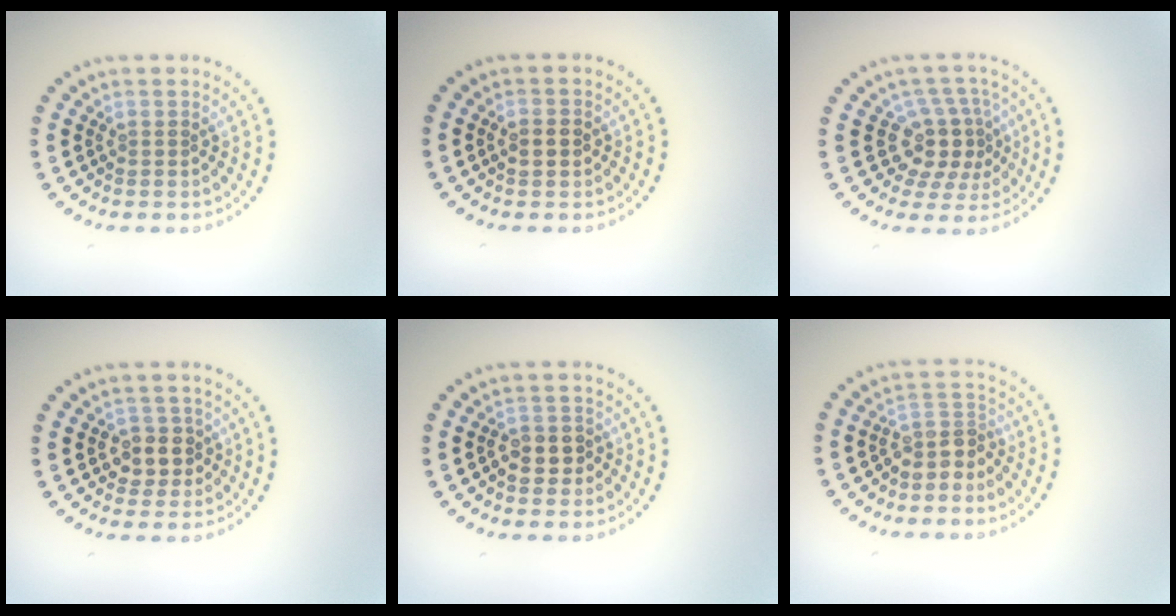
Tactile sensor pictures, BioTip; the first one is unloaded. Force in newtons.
{"total": 2.2, "press": 2.2, "slide": 0.2}
{"total": 3.8, "press": 3.1, "slide": 2.2}
{"total": 2.5, "press": 2.4, "slide": 0.9}
{"total": 2.4, "press": 2.3, "slide": 0.6}
{"total": 2.5, "press": 1.9, "slide": 1.7}